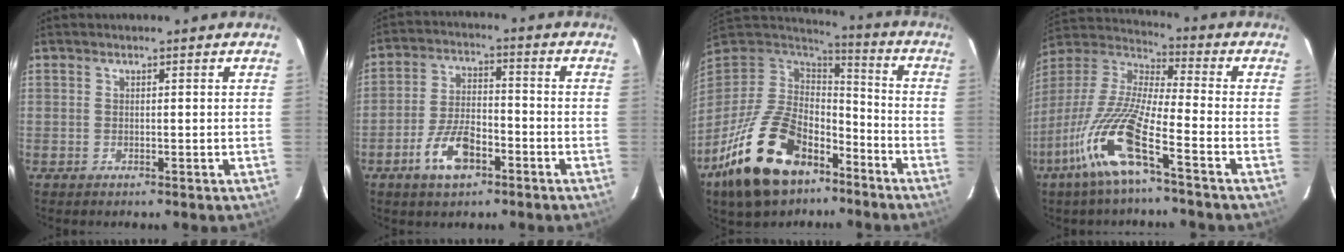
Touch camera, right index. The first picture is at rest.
{"total": 9.0, "force": [-5.0, 4.1, 6.4], "torque": [-0.136, 0.003, -0.085]}
{"total": 23.1, "force": [-13.4, 13.0, 13.6], "torque": [-0.287, -0.006, -0.217]}
{"total": 15.6, "force": [-8.3, 1.7, 13.1], "torque": [-0.271, -0.022, -0.169]}